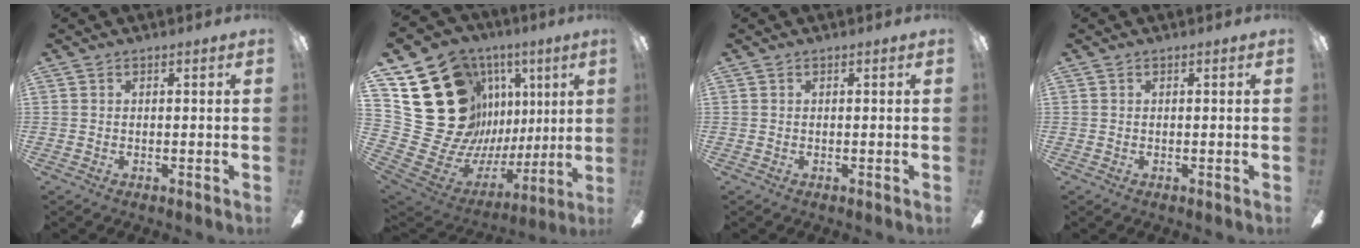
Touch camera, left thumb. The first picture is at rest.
{"total": 28.5, "force": [10.2, 22.4, 14.3], "torque": [-0.251, -0.093, 0.268]}
{"total": 0.0}
{"total": 0.0}